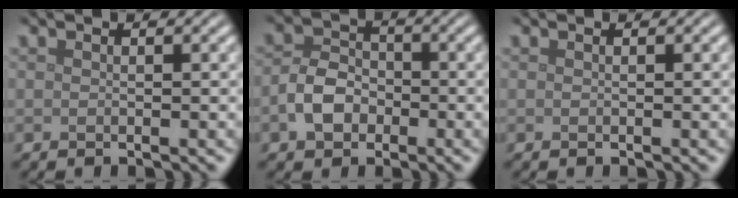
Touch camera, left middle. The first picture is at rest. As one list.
[{"total": 3.6, "force": [-1.4, 2.6, 2.0], "torque": [-0.037, 0.006, -0.031]}, {"total": 0.0}]